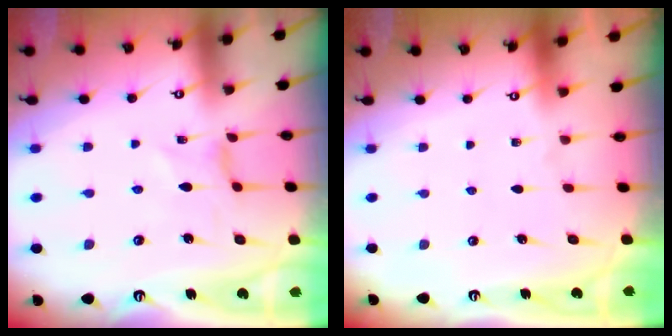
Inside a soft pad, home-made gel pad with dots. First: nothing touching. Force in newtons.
{"total": 0.0}